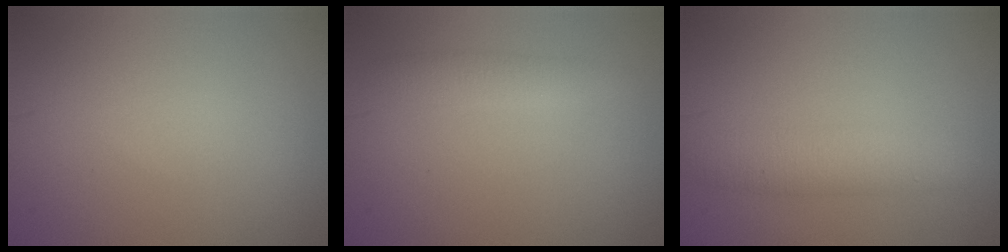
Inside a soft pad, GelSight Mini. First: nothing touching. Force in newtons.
{"total": 1.9, "press": 1.9, "slide": 0.0}
{"total": 2.9, "press": 2.9, "slide": 0.1}